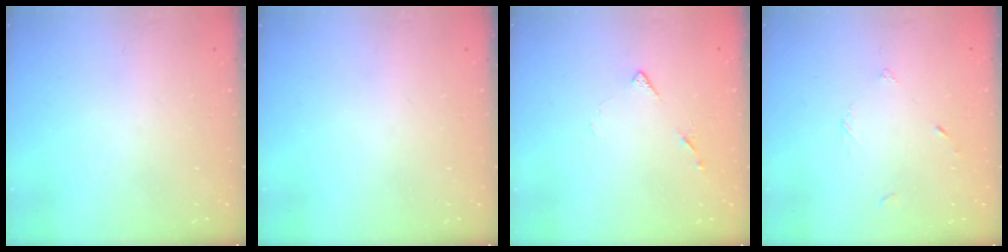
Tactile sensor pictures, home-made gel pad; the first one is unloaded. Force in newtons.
{"total": 0.0}
{"total": 7.1, "press": 7.0, "slide": 1.0}
{"total": 2.0, "press": 2.0, "slide": 0.2}